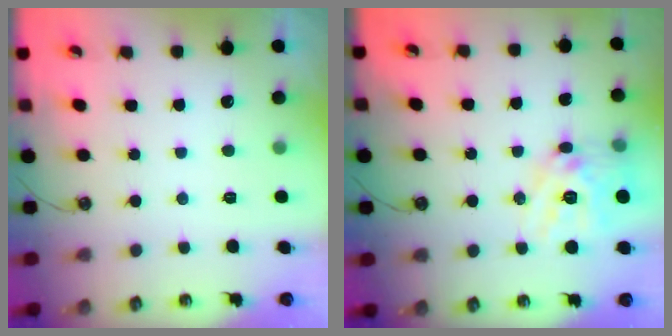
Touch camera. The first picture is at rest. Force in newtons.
{"total": 15.4, "press": 15.3, "slide": 1.4}